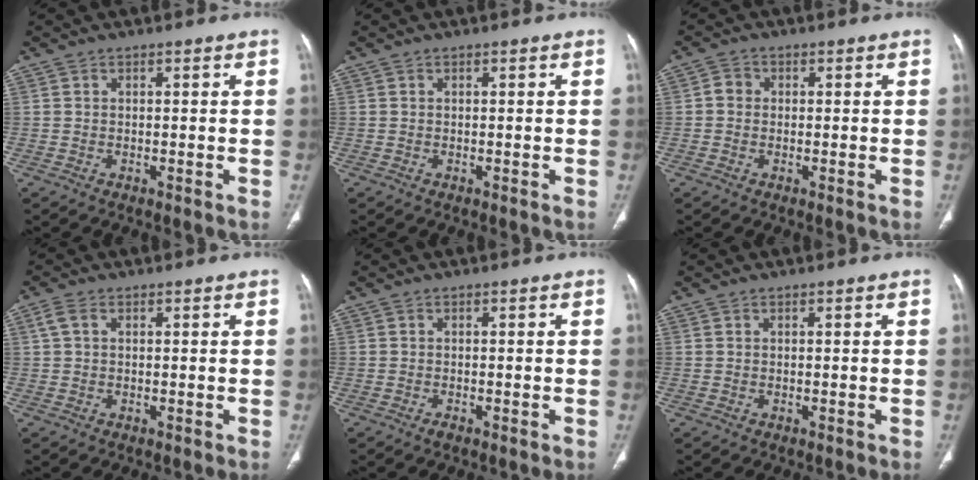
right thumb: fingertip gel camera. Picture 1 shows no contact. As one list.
[{"total": 0.0}, {"total": 2.2, "force": [0.0, 2.0, 0.9], "torque": [-0.007, 0.007, -0.006]}, {"total": 2.2, "force": [0.6, 1.3, 1.6], "torque": [-0.042, 0.014, 0.015]}, {"total": 0.7, "force": [-0.5, 0.2, 0.4], "torque": [-0.010, 0.000, -0.011]}, {"total": 0.0}]